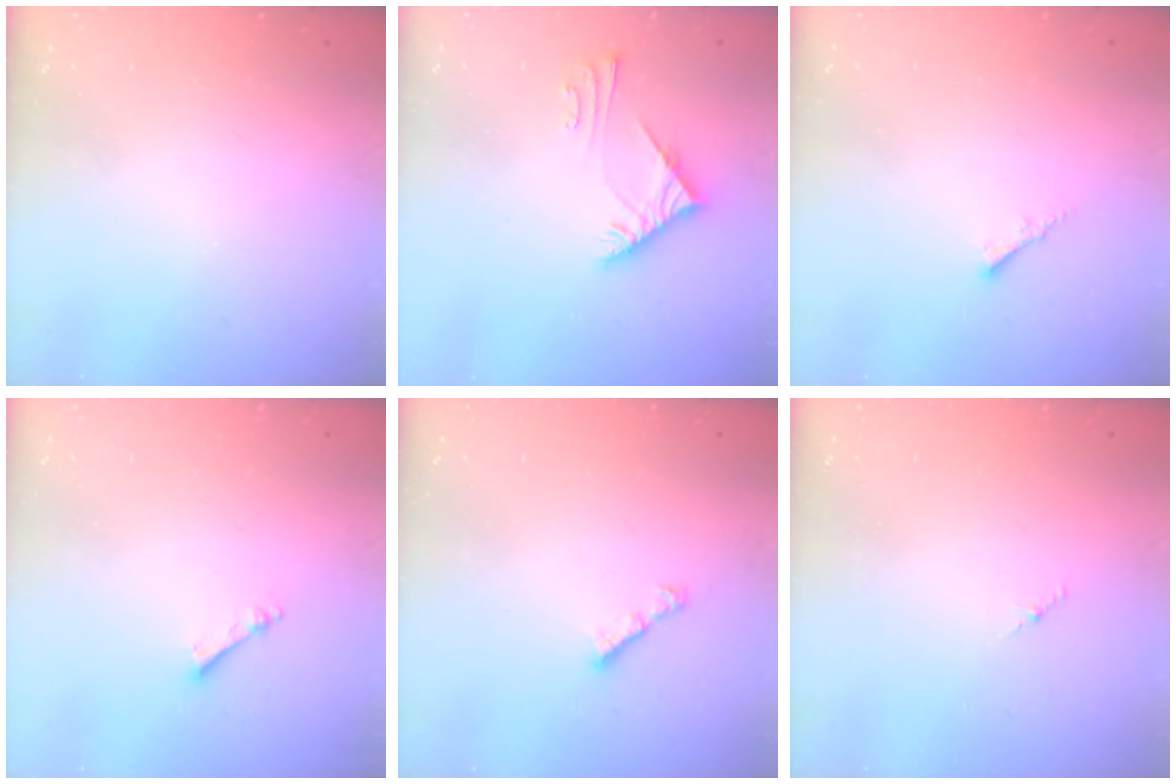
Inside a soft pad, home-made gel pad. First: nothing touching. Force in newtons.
{"total": 6.0, "press": 6.0, "slide": 0.7}
{"total": 1.8, "press": 1.7, "slide": 0.5}
{"total": 2.4, "press": 2.3, "slide": 0.4}
{"total": 2.8, "press": 2.8, "slide": 0.7}
{"total": 1.2, "press": 1.1, "slide": 0.6}